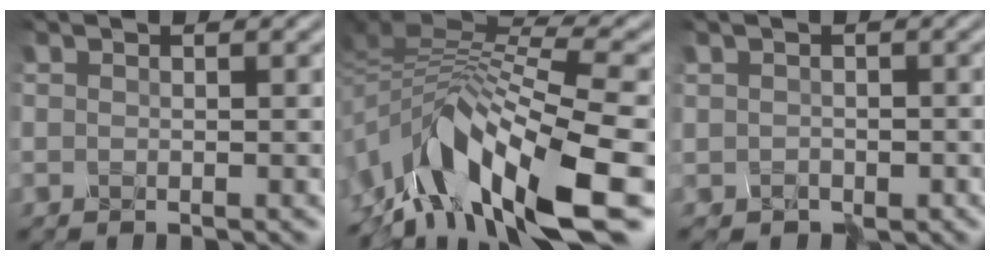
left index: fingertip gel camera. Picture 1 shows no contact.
{"total": 9.8, "force": [-5.7, 3.3, 7.2], "torque": [-0.148, 0.025, -0.099]}
{"total": 1.7, "force": [-0.1, 1.7, -0.1], "torque": [0.007, -0.003, -0.007]}